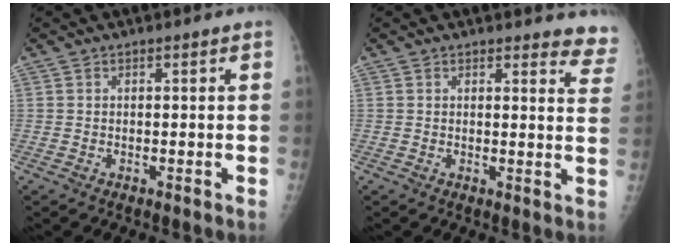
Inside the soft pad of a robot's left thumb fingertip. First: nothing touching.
{"total": 6.5, "force": [6.1, 1.8, 1.0], "torque": [0.032, -0.034, 0.037]}